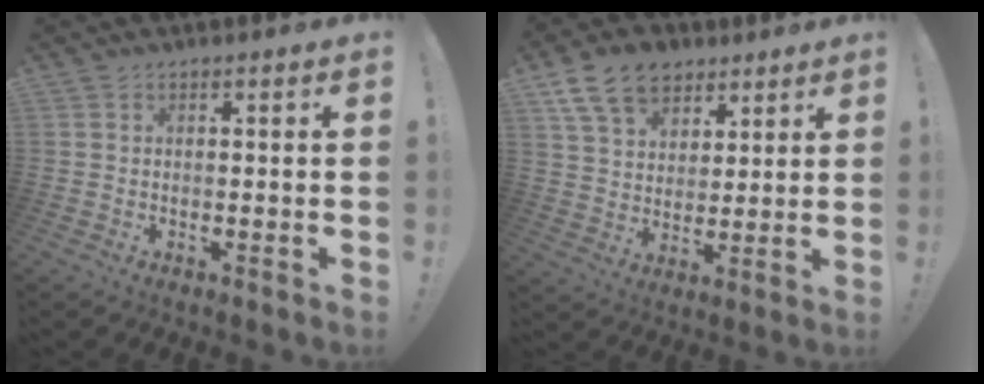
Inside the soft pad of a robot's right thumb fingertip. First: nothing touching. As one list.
[{"total": 14.0, "force": [8.2, 9.6, 6.0], "torque": [-0.094, -0.042, 0.157]}]